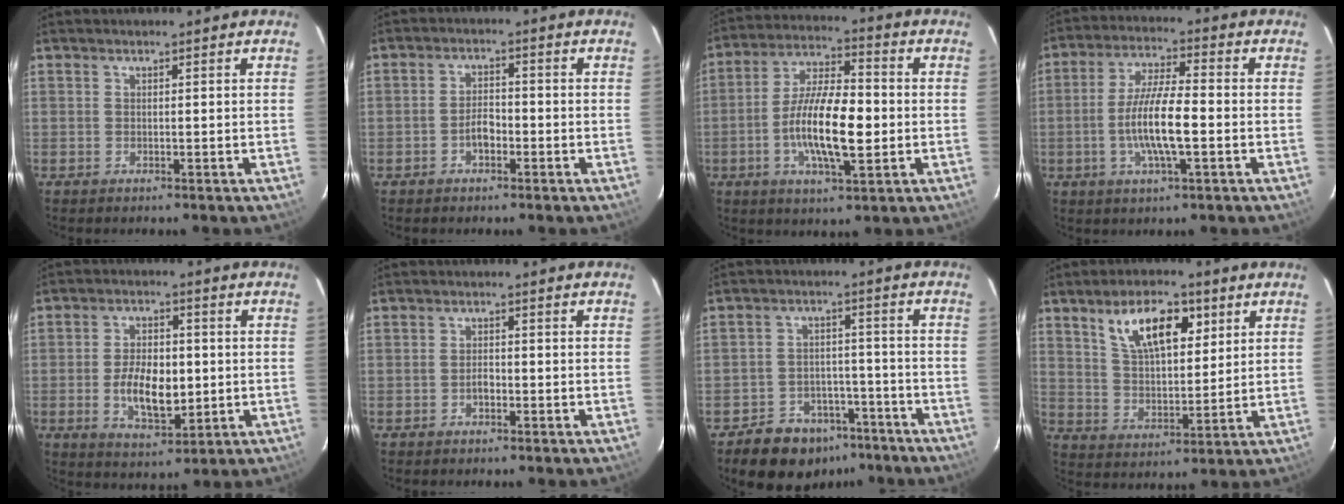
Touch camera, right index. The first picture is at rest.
{"total": 3.7, "force": [-1.7, 1.9, 2.7], "torque": [-0.053, 0.007, -0.028]}
{"total": 13.6, "force": [-2.3, 4.3, 12.7], "torque": [-0.243, 0.001, -0.045]}
{"total": 10.2, "force": [-2.3, 1.9, 9.8], "torque": [-0.191, -0.002, -0.045]}
{"total": 9.8, "force": [-1.3, 5.1, 8.2], "torque": [-0.156, 0.002, -0.015]}
{"total": 1.6, "force": [-0.8, 0.9, 1.1], "torque": [-0.020, 0.004, -0.015]}
{"total": 11.9, "force": [-8.4, 7.6, 3.8], "torque": [-0.089, 0.025, -0.106]}
{"total": 12.1, "force": [6.1, 5.4, 9.0], "torque": [-0.157, 0.017, 0.112]}